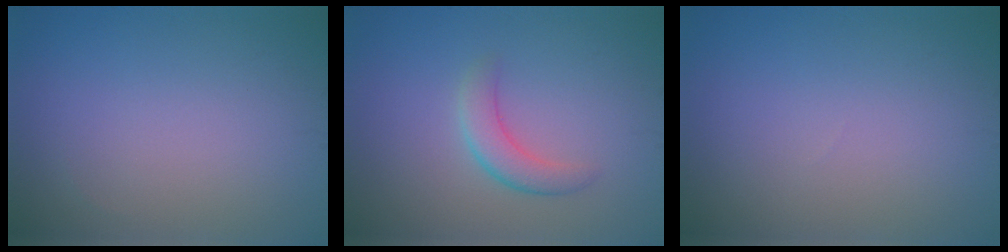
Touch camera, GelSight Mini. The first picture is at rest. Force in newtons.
{"total": 2.6, "press": 2.6, "slide": 0.1}
{"total": 0.0}